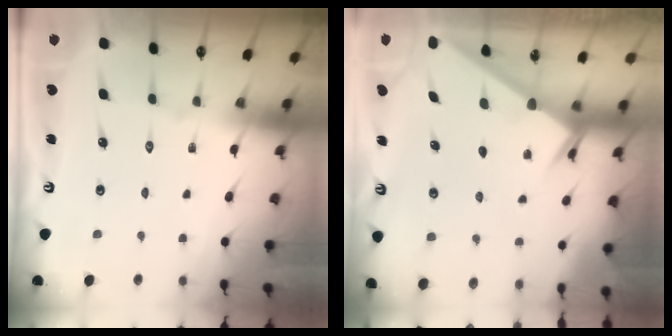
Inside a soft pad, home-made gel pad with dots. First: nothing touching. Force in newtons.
{"total": 2.4, "press": 2.4, "slide": 0.2}